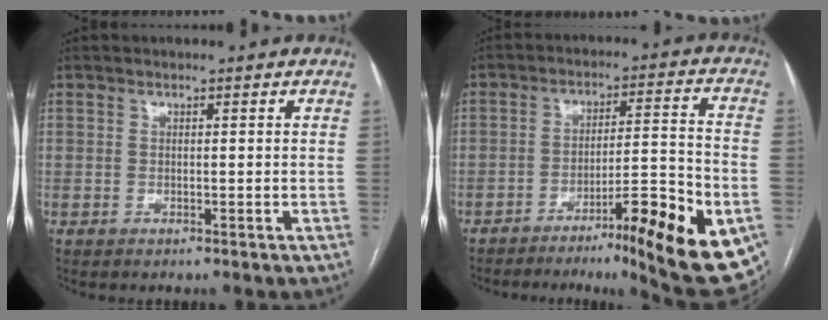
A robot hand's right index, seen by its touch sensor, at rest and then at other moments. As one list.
[{"total": 19.7, "force": [-10.3, 2.3, 16.7], "torque": [-0.160, 0.011, -0.145]}]